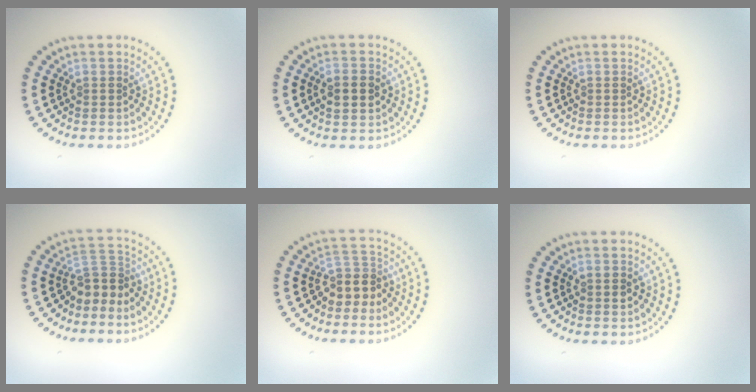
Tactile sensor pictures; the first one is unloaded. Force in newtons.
{"total": 2.4, "press": 2.4, "slide": 0.0}
{"total": 0.0}
{"total": 2.9, "press": 2.0, "slide": 2.1}
{"total": 2.8, "press": 2.3, "slide": 1.6}
{"total": 1.2, "press": 1.2, "slide": 0.0}